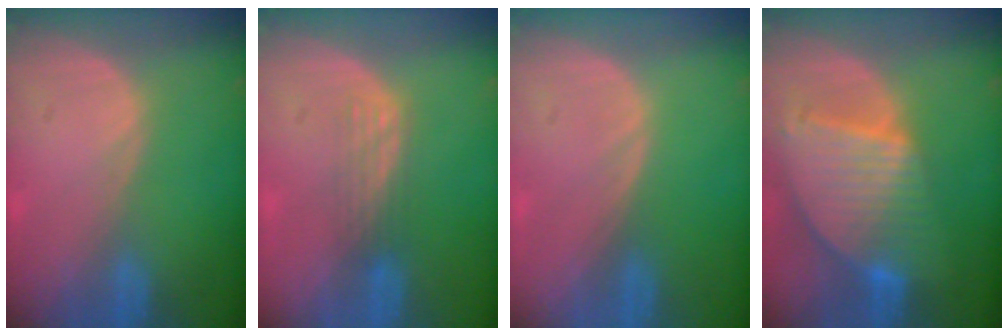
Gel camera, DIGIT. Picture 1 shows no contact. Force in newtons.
{"total": 2.9, "press": 2.6, "slide": 1.4}
{"total": 0.0}
{"total": 9.5, "press": 8.1, "slide": 4.8}